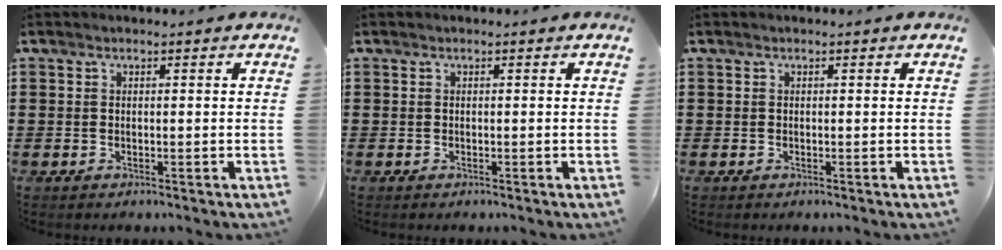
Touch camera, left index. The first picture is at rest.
{"total": 0.0}
{"total": 0.0}